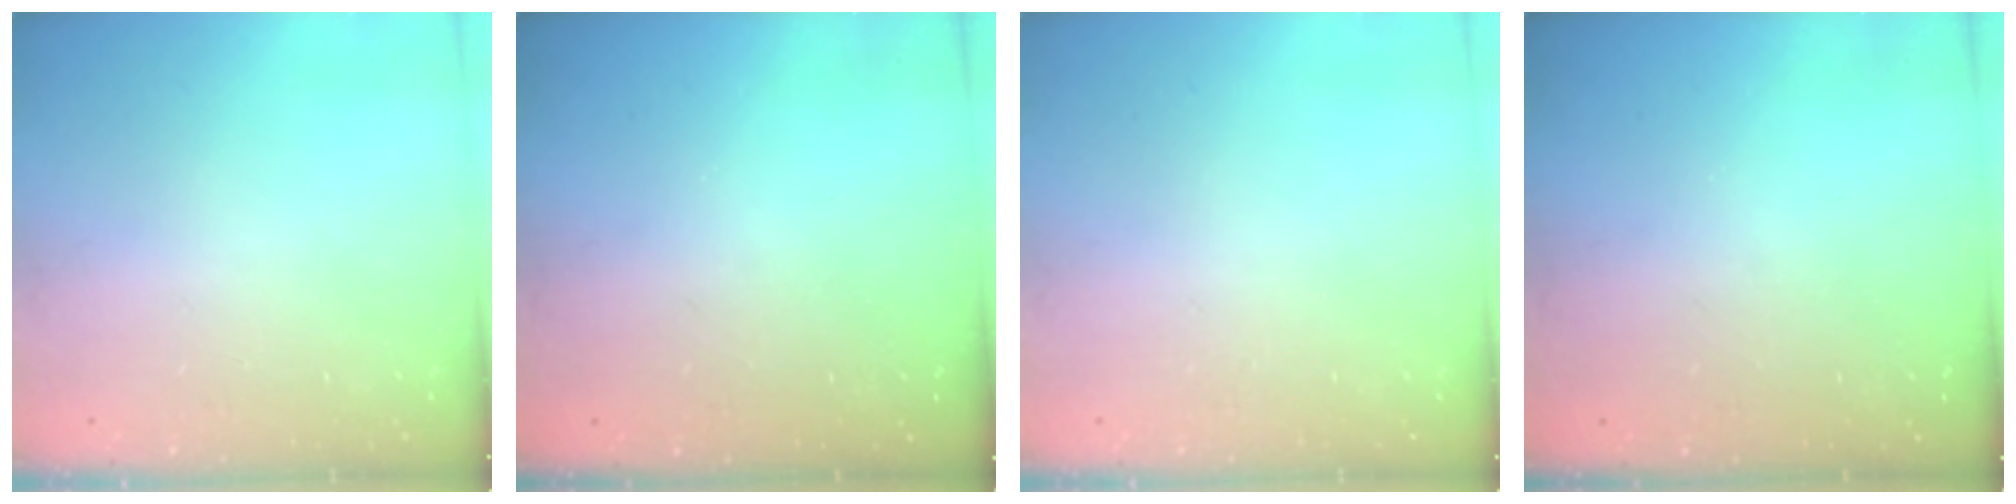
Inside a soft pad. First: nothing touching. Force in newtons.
{"total": 3.0, "press": 3.0, "slide": 0.3}
{"total": 0.0}
{"total": 3.0, "press": 3.0, "slide": 0.3}